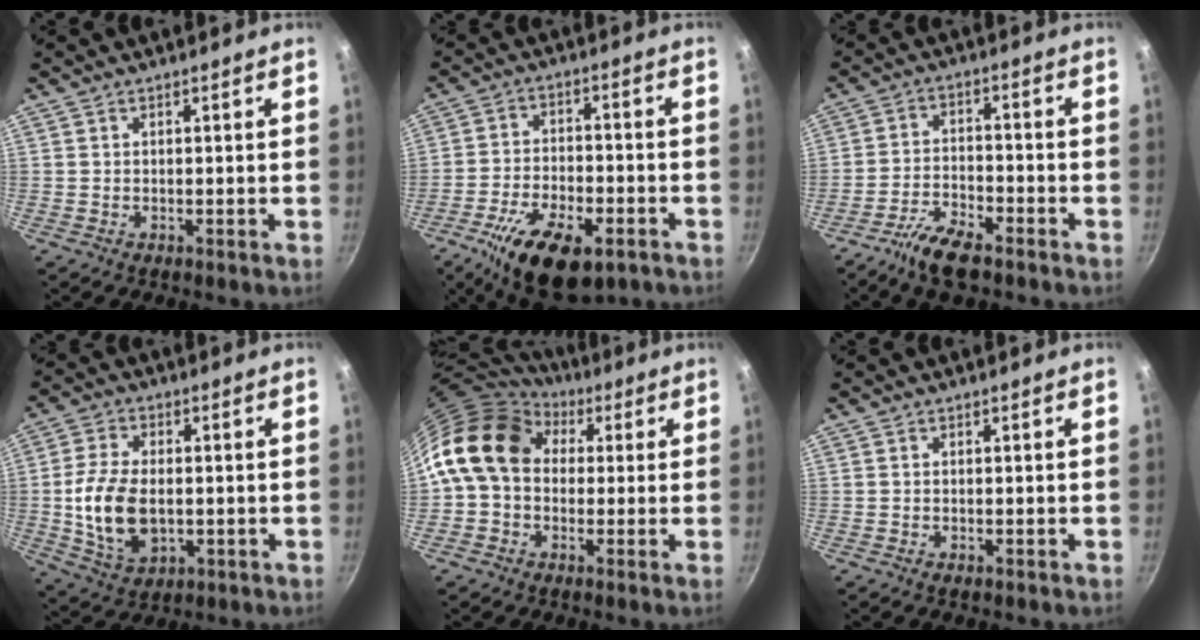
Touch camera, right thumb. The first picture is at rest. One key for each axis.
{"total": 16.9, "fx": -8.6, "fy": 8.0, "fz": 12.1, "tx": -0.194, "ty": 0.020, "tz": -0.142}
{"total": 8.2, "fx": -5.9, "fy": 2.8, "fz": 5.0, "tx": -0.100, "ty": 0.035, "tz": -0.112}
{"total": 12.7, "fx": -0.9, "fy": 7.8, "fz": 9.9, "tx": -0.186, "ty": 0.003, "tz": -0.009}
{"total": 14.8, "fx": 3.4, "fy": 11.4, "fz": 8.8, "tx": -0.132, "ty": 0.025, "tz": 0.041}
{"total": 0.5, "fx": -0.3, "fy": 0.3, "fz": 0.3, "tx": -0.004, "ty": 0.000, "tz": -0.006}